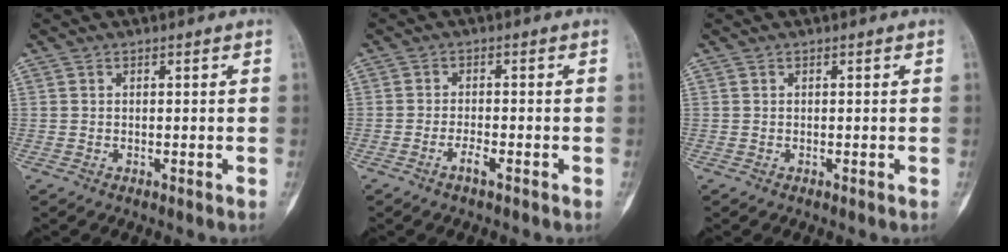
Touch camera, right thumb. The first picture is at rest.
{"total": 2.4, "force": [-1.5, 0.5, 1.8], "torque": [-0.037, 0.007, -0.031]}
{"total": 0.0}